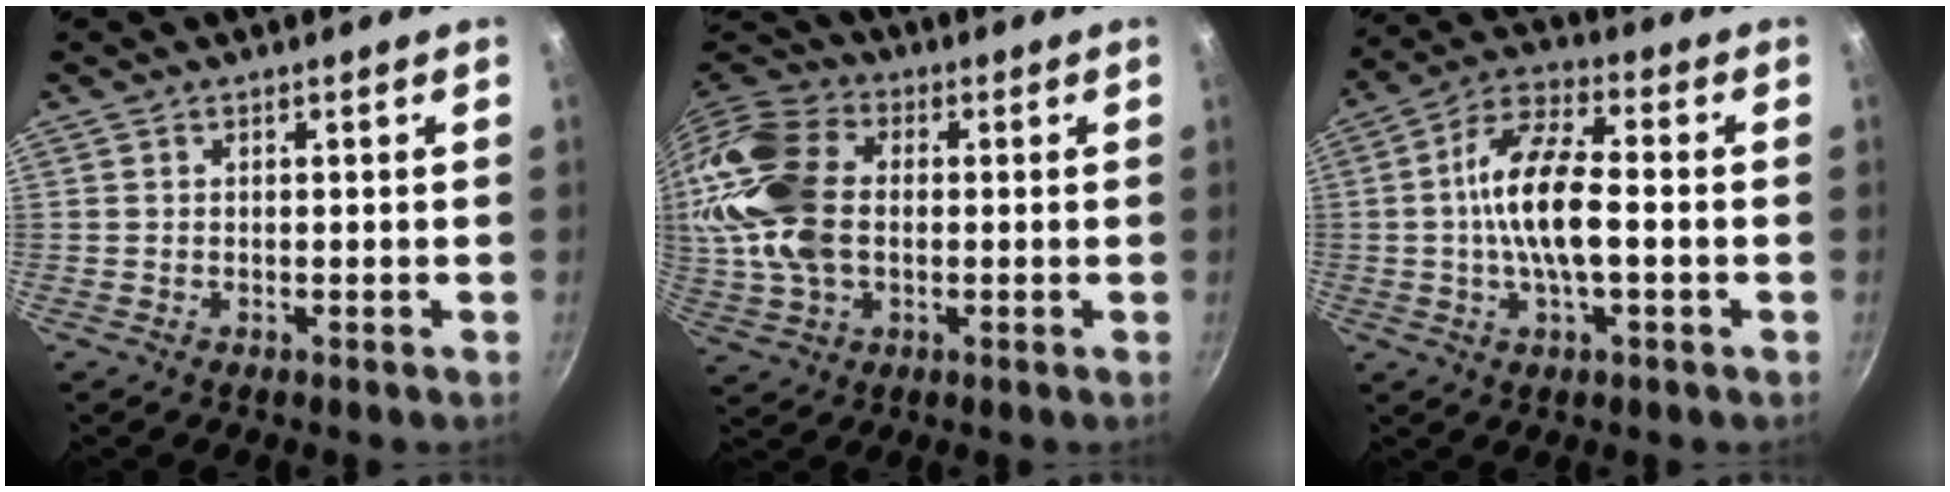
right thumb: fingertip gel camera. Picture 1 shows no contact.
{"total": 17.5, "force": [0.7, 12.0, 12.7], "torque": [-0.243, 0.019, 0.007]}
{"total": 12.7, "force": [-0.9, 5.2, 11.6], "torque": [-0.212, 0.030, -0.028]}